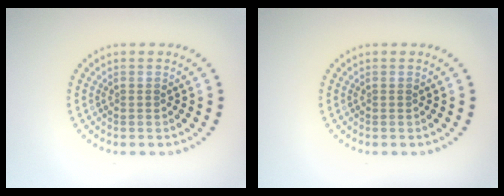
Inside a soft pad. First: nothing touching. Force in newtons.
{"total": 0.0}